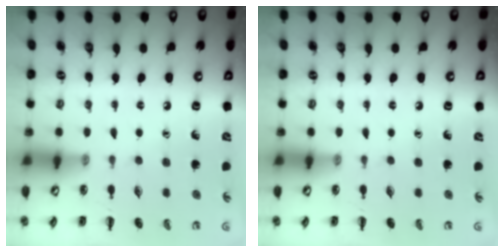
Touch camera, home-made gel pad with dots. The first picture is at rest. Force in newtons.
{"total": 0.0}